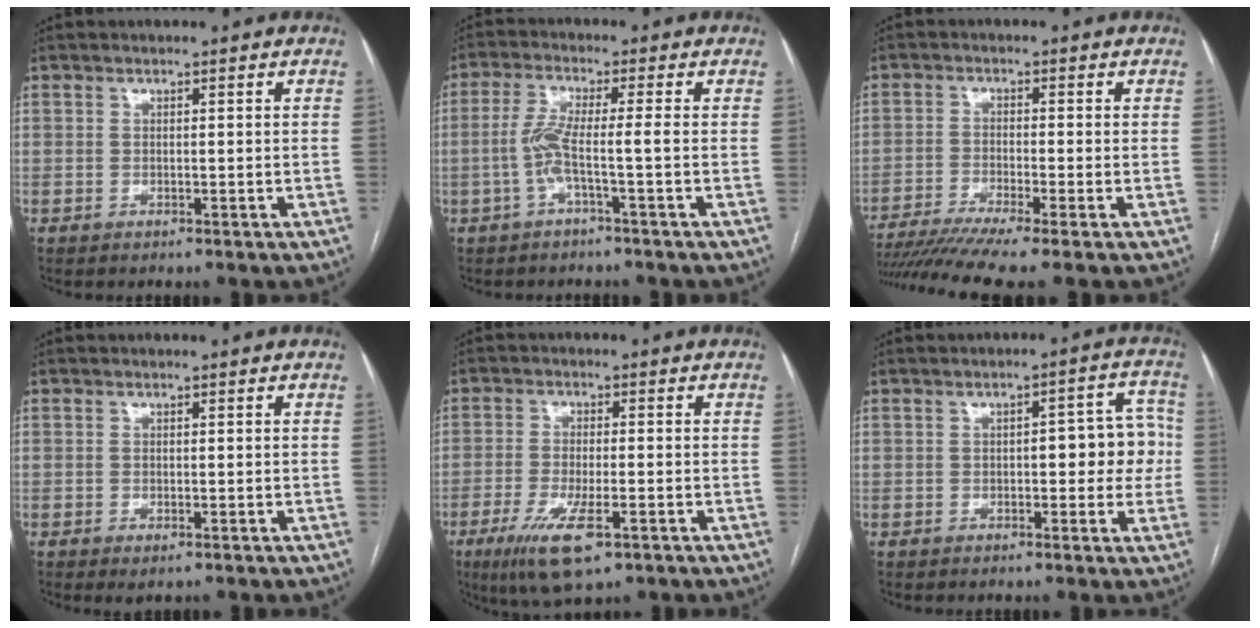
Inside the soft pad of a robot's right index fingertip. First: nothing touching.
{"total": 4.6, "force": [-1.3, -0.5, 4.4], "torque": [-0.096, 0.010, -0.029]}
{"total": 10.3, "force": [-8.2, -1.1, 6.0], "torque": [-0.092, -0.020, -0.135]}
{"total": 1.2, "force": [-0.6, 0.5, 0.9], "torque": [-0.009, -0.003, -0.006]}
{"total": 9.0, "force": [-4.6, 2.2, 7.4], "torque": [-0.140, -0.020, -0.076]}
{"total": 7.2, "force": [-0.1, 2.8, 6.7], "torque": [-0.072, 0.031, -0.002]}